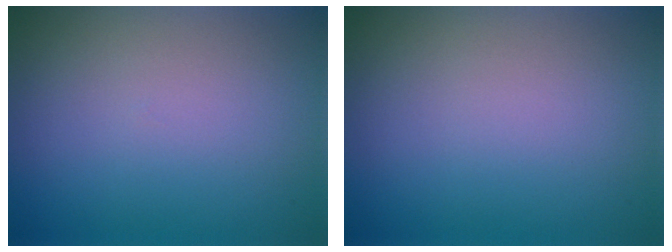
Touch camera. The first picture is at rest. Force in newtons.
{"total": 0.0}